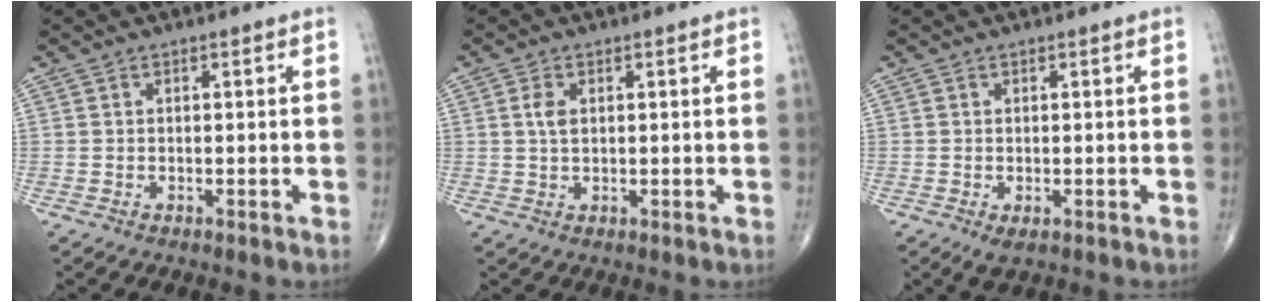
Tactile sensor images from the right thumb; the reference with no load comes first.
{"total": 2.7, "force": [0.6, 1.6, 2.1], "torque": [-0.042, -0.001, 0.010]}
{"total": 2.2, "force": [-0.8, 1.1, 1.6], "torque": [-0.028, -0.004, -0.008]}